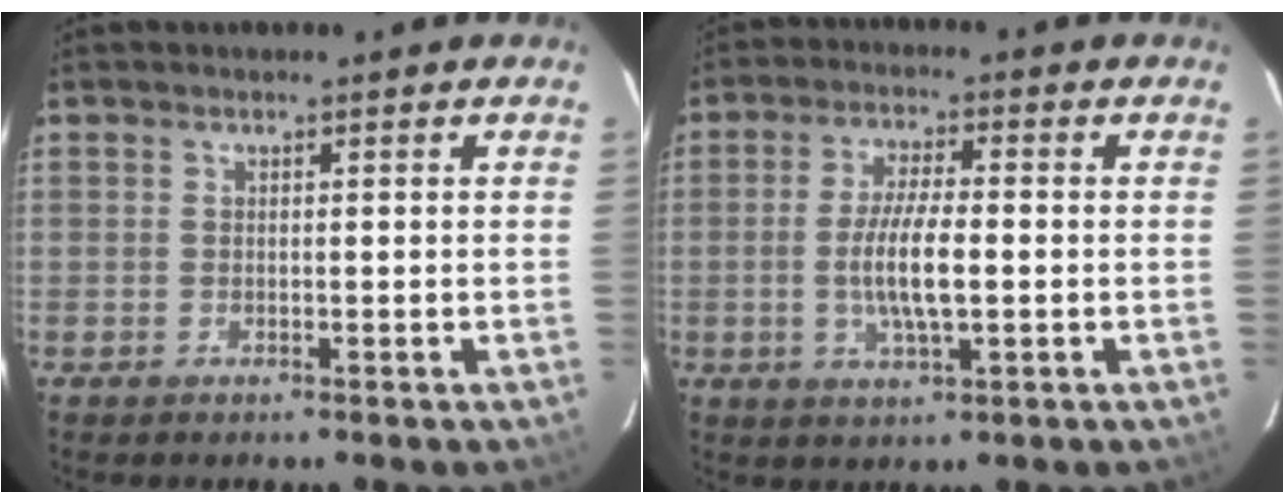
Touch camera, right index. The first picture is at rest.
{"total": 8.1, "force": [-1.1, 2.0, 7.8], "torque": [-0.152, -0.004, -0.021]}